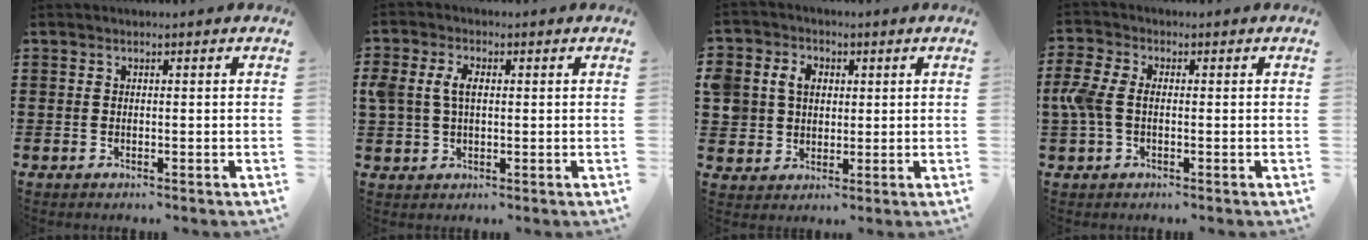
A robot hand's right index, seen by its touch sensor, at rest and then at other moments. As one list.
[{"total": 4.4, "force": [0.8, 2.8, 3.3], "torque": [-0.088, 0.006, 0.008]}, {"total": 5.7, "force": [1.3, 5.1, 2.1], "torque": [-0.063, 0.020, 0.022]}, {"total": 5.2, "force": [-0.6, 3.1, 4.1], "torque": [-0.113, -0.005, -0.020]}]